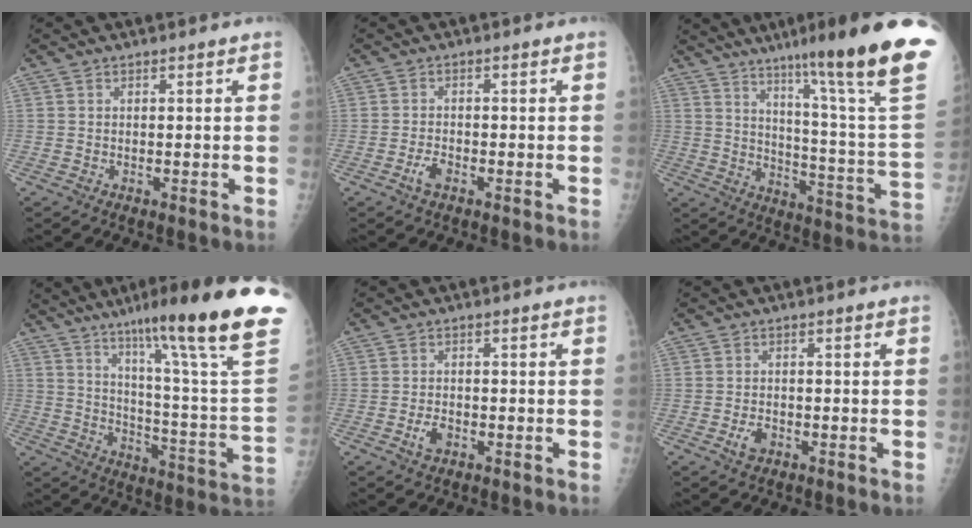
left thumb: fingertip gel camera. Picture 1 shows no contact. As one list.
[{"total": 2.5, "force": [-1.4, 1.3, 1.6], "torque": [-0.035, 0.007, -0.026]}, {"total": 27.4, "force": [18.5, 0.9, 20.3], "torque": [-0.263, -0.108, 0.259]}, {"total": 28.6, "force": [18.7, 1.5, 21.6], "torque": [-0.288, -0.096, 0.270]}, {"total": 2.7, "force": [-1.2, 1.7, 1.8], "torque": [-0.031, 0.003, -0.020]}, {"total": 2.5, "force": [-1.1, 1.7, 1.6], "torque": [-0.026, 0.002, -0.018]}]